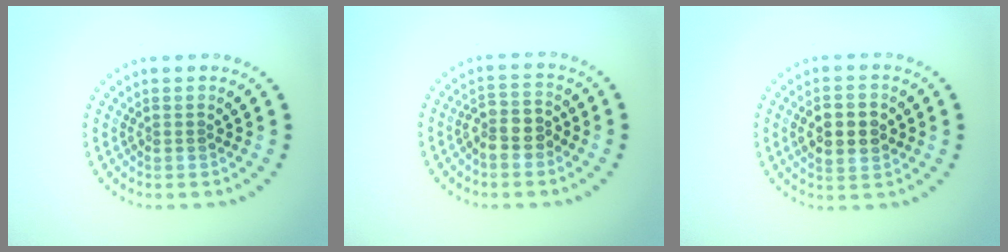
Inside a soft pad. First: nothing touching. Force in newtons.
{"total": 2.9, "press": 2.6, "slide": 1.2}
{"total": 4.8, "press": 4.8, "slide": 0.1}